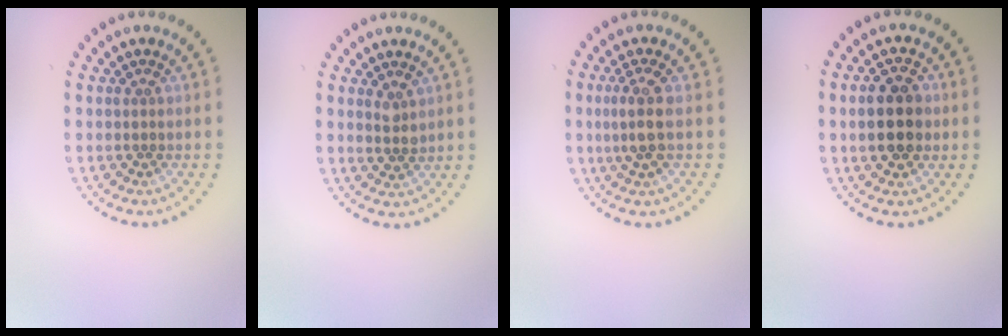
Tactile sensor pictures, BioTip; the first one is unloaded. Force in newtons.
{"total": 1.1, "press": 1.0, "slide": 0.4}
{"total": 2.4, "press": 2.0, "slide": 1.3}
{"total": 4.8, "press": 4.8, "slide": 0.2}